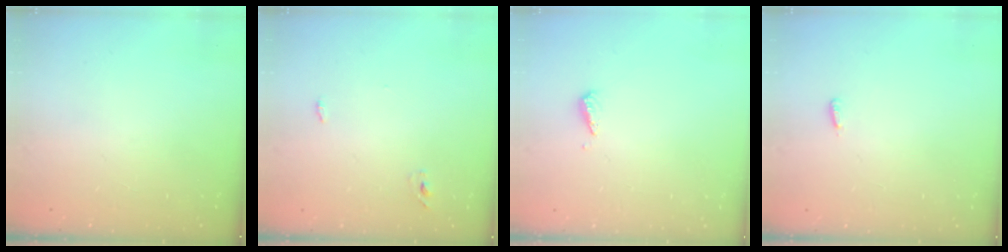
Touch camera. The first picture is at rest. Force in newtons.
{"total": 2.9, "press": 2.7, "slide": 1.0}
{"total": 3.0, "press": 3.0, "slide": 0.2}
{"total": 2.7, "press": 2.6, "slide": 0.9}